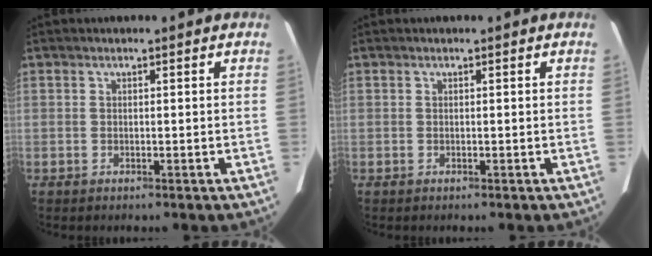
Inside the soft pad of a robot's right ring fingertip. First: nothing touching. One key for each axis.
{"total": 0.0}